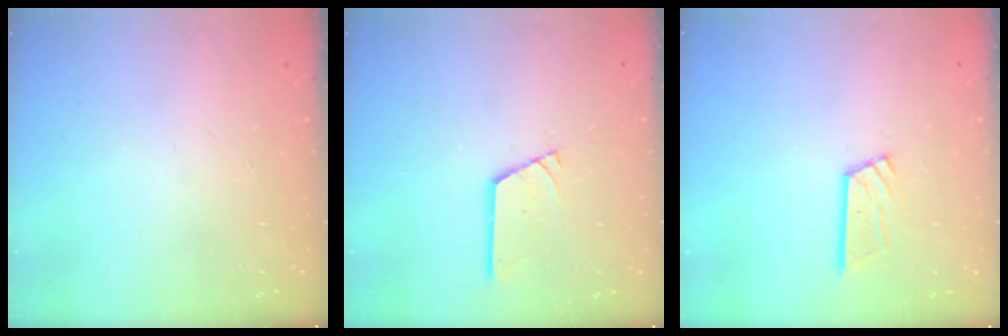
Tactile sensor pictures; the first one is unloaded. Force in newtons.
{"total": 6.5, "press": 6.4, "slide": 0.5}
{"total": 9.8, "press": 9.7, "slide": 0.9}